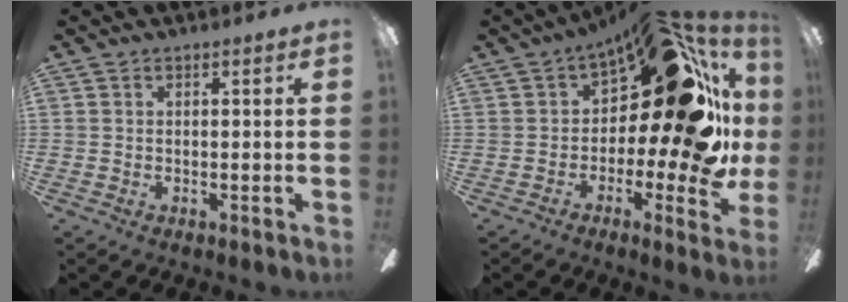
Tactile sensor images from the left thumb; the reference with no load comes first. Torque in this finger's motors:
{"motor_torque": [1.56, 3.45, 0.17, 0.18, 0.13]}